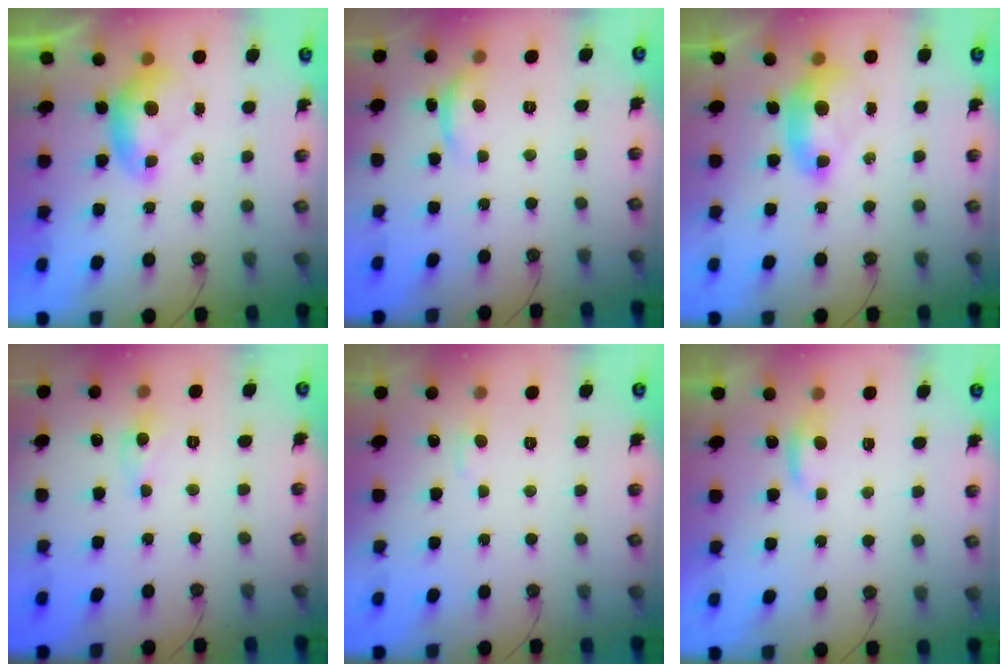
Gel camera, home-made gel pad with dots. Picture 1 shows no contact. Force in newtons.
{"total": 2.6, "press": 2.6, "slide": 0.5}
{"total": 2.5, "press": 2.5, "slide": 0.6}
{"total": 0.0}
{"total": 1.7, "press": 1.6, "slide": 0.6}
{"total": 0.7, "press": 0.5, "slide": 0.5}